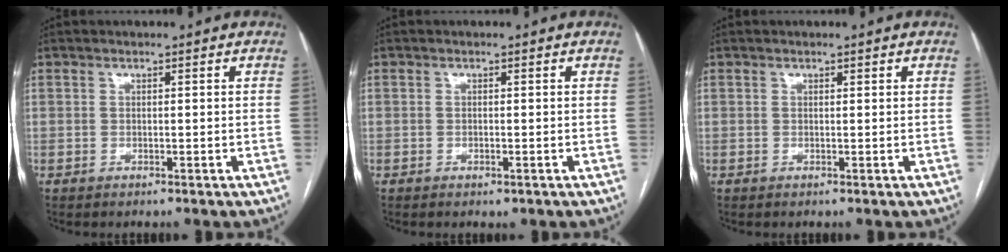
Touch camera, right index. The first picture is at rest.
{"total": 0.8, "force": [-0.5, 0.3, 0.6], "torque": [-0.009, -0.002, -0.003]}
{"total": 0.0}